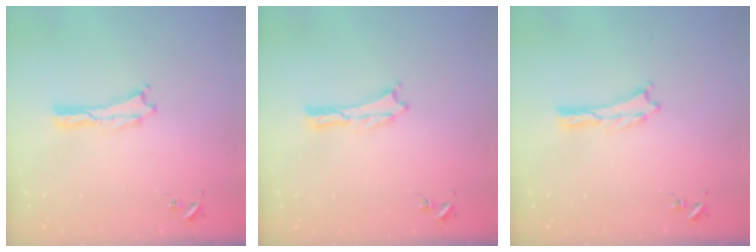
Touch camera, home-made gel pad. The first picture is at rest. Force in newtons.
{"total": 0.0}
{"total": 0.0}